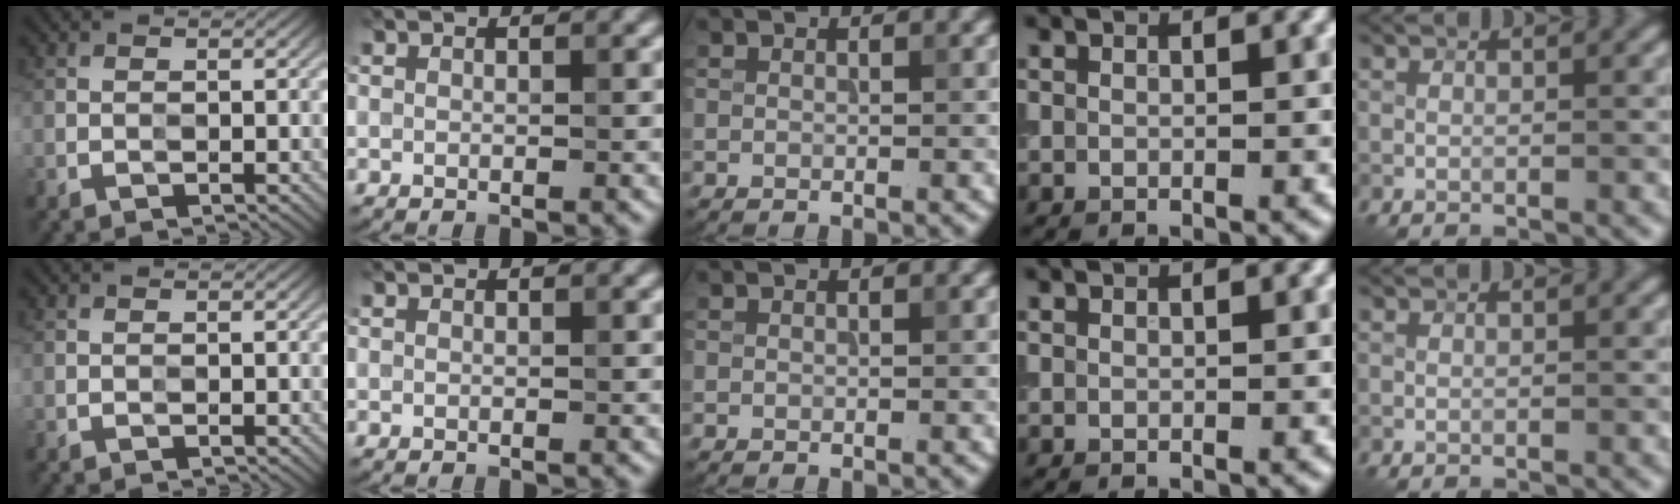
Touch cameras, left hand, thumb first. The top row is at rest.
{}